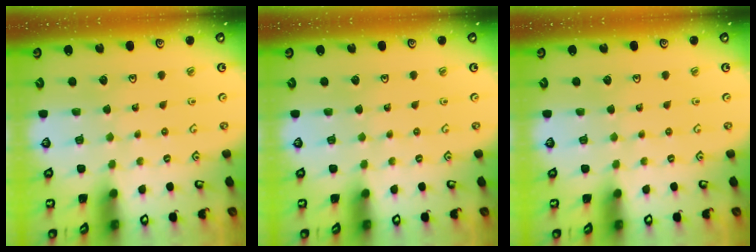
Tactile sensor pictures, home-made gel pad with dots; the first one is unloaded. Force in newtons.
{"total": 0.0}
{"total": 0.0}